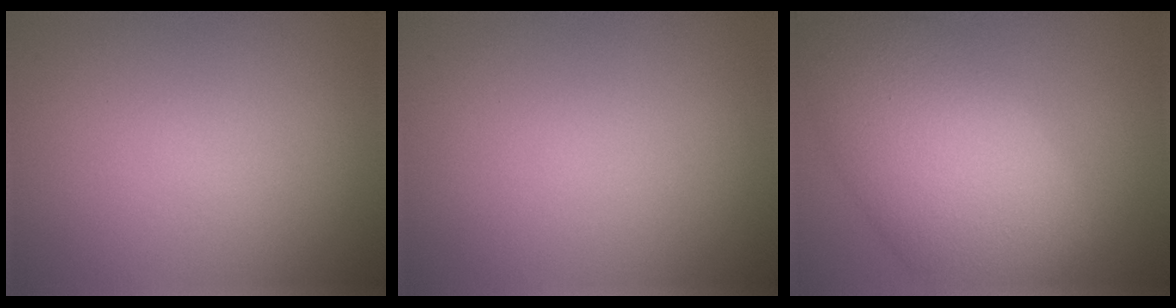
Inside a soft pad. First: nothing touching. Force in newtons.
{"total": 0.0}
{"total": 10.5, "press": 10.5, "slide": 0.7}